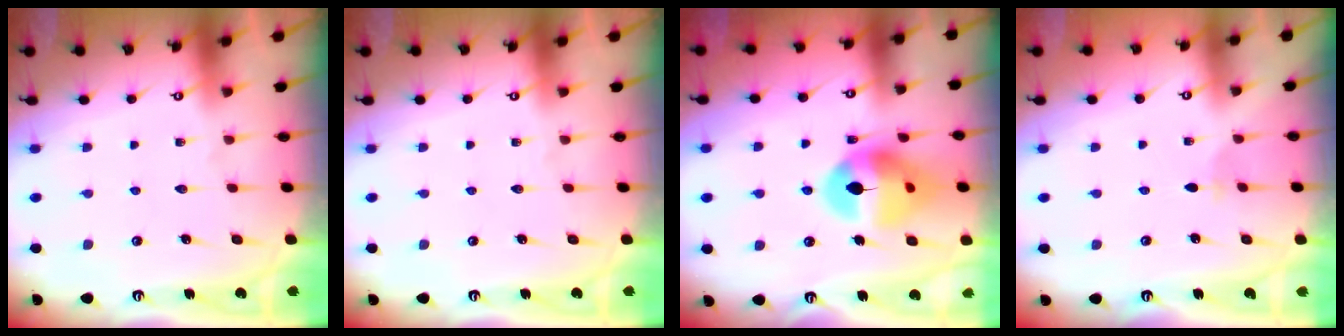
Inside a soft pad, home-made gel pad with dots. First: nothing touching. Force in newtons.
{"total": 0.0}
{"total": 14.0, "press": 13.9, "slide": 1.3}
{"total": 2.2, "press": 2.1, "slide": 0.5}